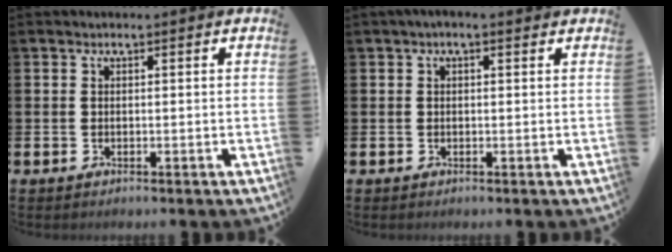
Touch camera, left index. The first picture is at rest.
{"total": 1.0, "force": [0.3, 0.4, 0.9], "torque": [-0.007, 0.002, 0.002]}